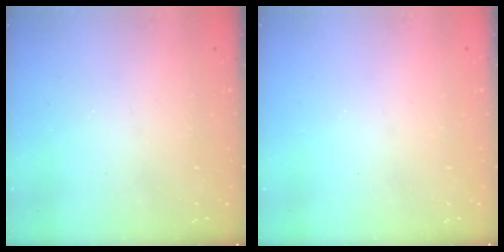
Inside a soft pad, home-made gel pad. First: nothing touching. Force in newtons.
{"total": 0.0}